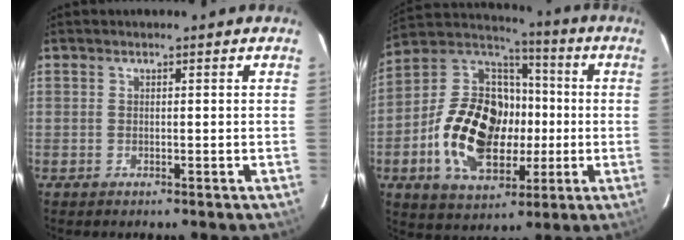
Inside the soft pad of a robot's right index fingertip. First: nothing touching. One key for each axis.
{"total": 22.2, "fx": -3.5, "fy": 15.3, "fz": 15.6, "tx": -0.322, "ty": 0.037, "tz": -0.048}